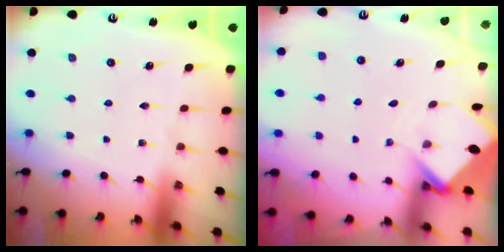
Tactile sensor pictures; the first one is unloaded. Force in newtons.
{"total": 3.7, "press": 3.7, "slide": 0.2}